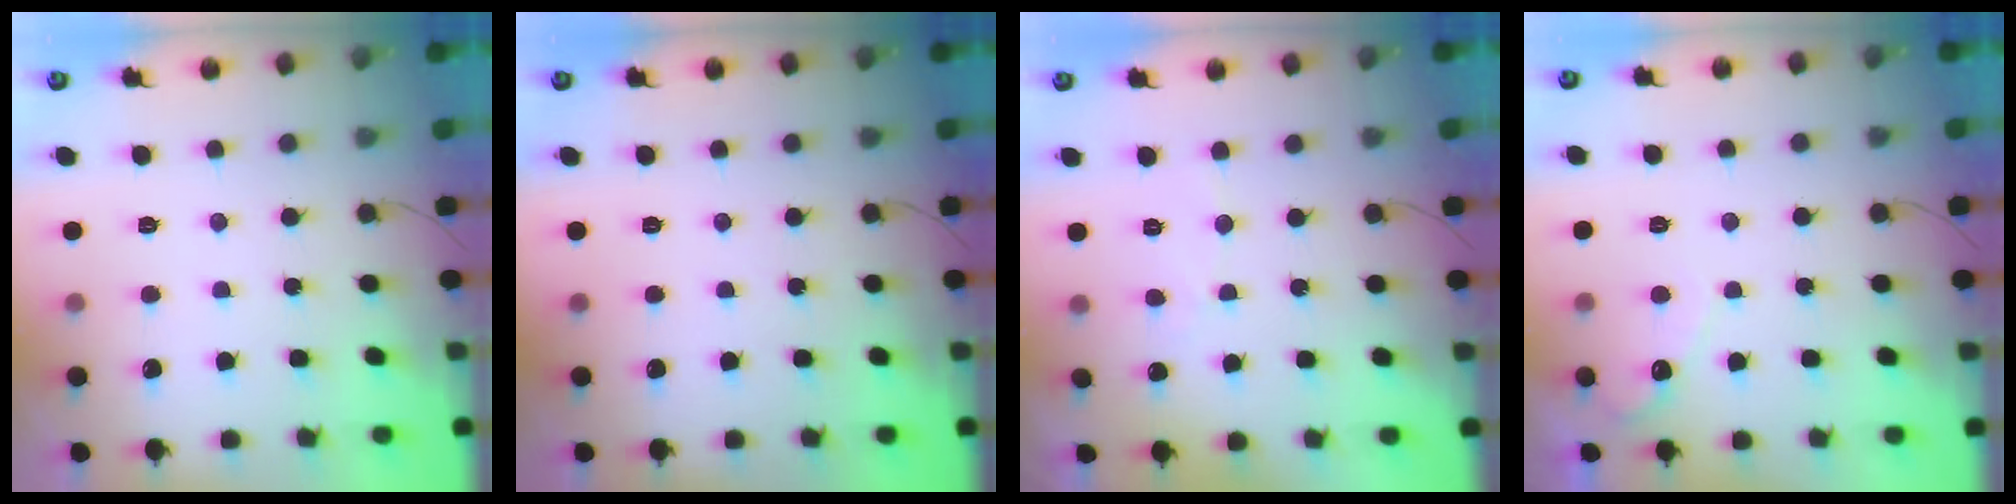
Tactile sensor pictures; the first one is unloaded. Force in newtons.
{"total": 0.0}
{"total": 2.6, "press": 2.6, "slide": 0.1}
{"total": 3.9, "press": 3.8, "slide": 0.2}